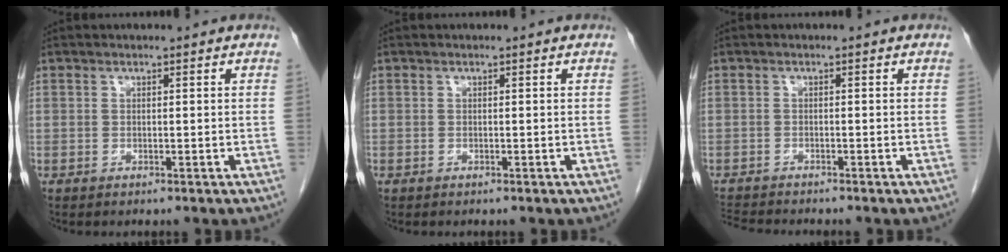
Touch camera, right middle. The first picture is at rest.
{"total": 0.0}
{"total": 4.0, "force": [-3.9, -0.2, 0.9], "torque": [-0.016, -0.017, -0.068]}